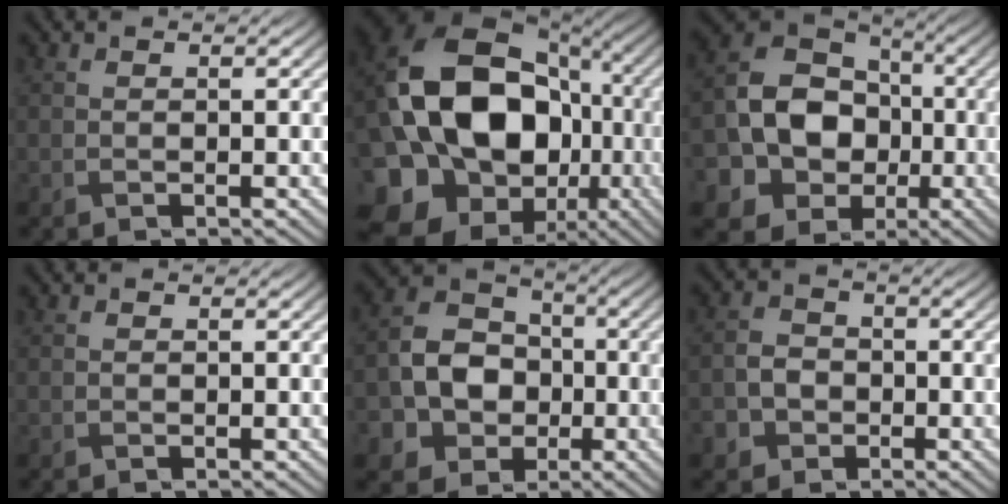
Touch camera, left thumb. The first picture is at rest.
{"total": 21.3, "force": [-1.9, 16.7, 13.1], "torque": [-0.303, -0.013, -0.031]}
{"total": 14.1, "force": [-2.8, 11.7, 7.4], "torque": [-0.183, -0.031, -0.062]}
{"total": 0.0}
{"total": 9.2, "force": [-2.2, 7.6, 4.7], "torque": [-0.109, -0.004, -0.059]}
{"total": 3.9, "force": [-1.7, 3.2, 1.3], "torque": [-0.025, -0.008, -0.042]}